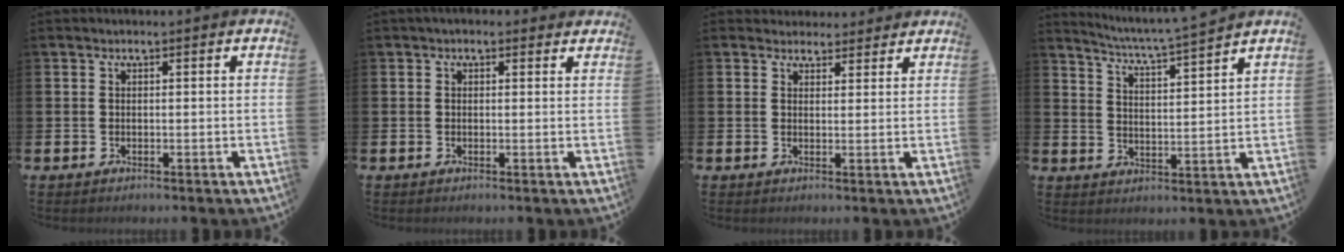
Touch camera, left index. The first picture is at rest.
{"total": 0.8, "force": [0.6, 0.5, 0.3], "torque": [-0.002, 0.008, 0.009]}
{"total": 3.1, "force": [2.8, 1.2, -0.3], "torque": [0.010, -0.011, 0.051]}
{"total": 5.0, "force": [4.8, -0.9, 1.3], "torque": [-0.044, -0.037, 0.080]}